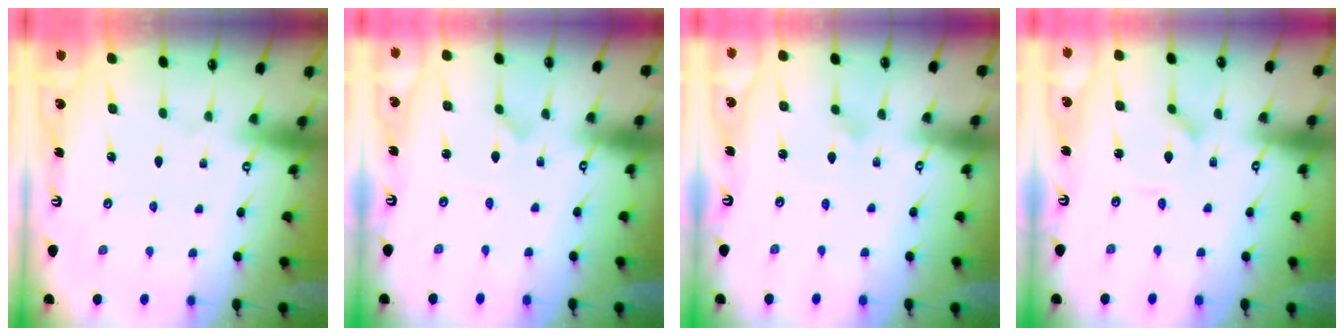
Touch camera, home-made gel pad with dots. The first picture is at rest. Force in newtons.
{"total": 0.0}
{"total": 2.1, "press": 2.1, "slide": 0.1}
{"total": 1.8, "press": 1.8, "slide": 0.3}